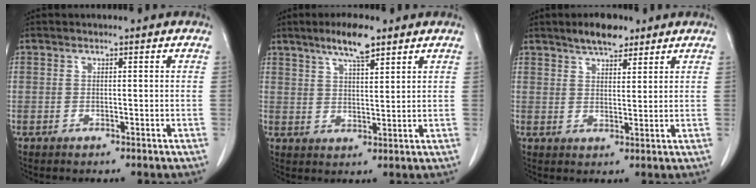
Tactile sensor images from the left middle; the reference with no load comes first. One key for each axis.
{"total": 6.5, "fx": 4.6, "fy": 1.1, "fz": 4.4, "tx": -0.085, "ty": 0.004, "tz": 0.080}
{"total": 5.4, "fx": 4.2, "fy": 1.9, "fz": 2.8, "tx": -0.050, "ty": 0.006, "tz": 0.070}